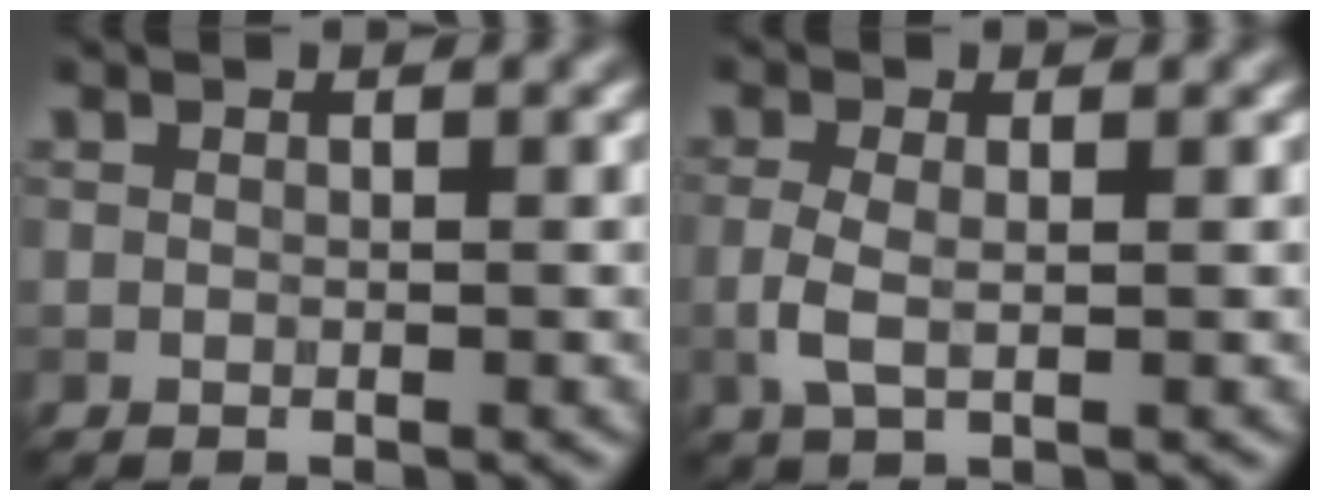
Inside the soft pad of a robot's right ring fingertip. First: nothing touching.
{"total": 2.0, "force": [-0.4, 0.7, 1.8], "torque": [-0.044, -0.007, -0.011]}